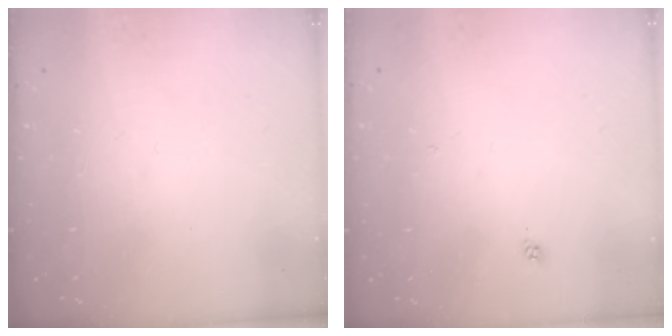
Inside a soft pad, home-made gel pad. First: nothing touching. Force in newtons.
{"total": 1.9, "press": 1.9, "slide": 0.1}